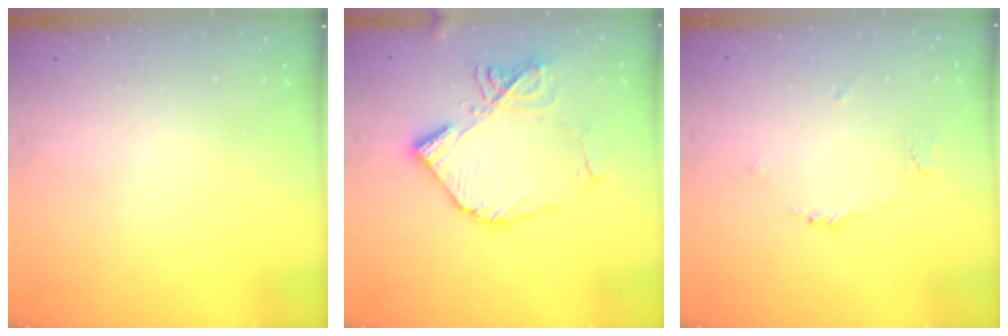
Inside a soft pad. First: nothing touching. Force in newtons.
{"total": 15.1, "press": 14.9, "slide": 1.9}
{"total": 3.7, "press": 3.7, "slide": 0.8}